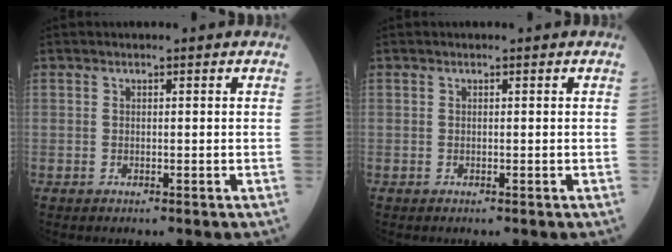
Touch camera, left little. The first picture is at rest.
{"total": 0.0}